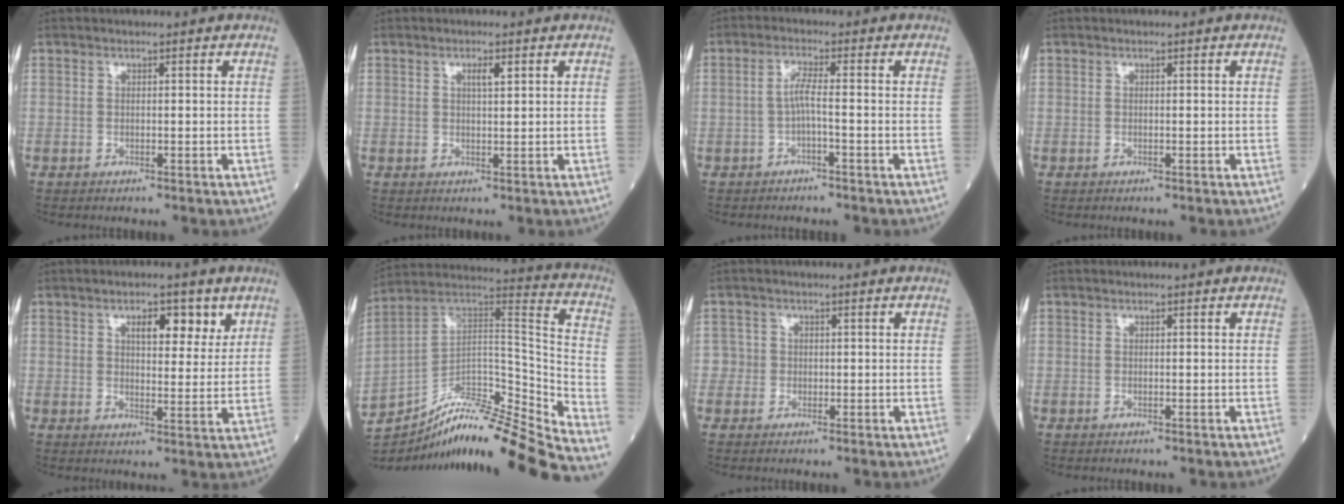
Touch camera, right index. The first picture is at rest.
{"total": 1.7, "force": [0.8, 0.3, 1.5], "torque": [-0.026, -0.001, 0.014]}
{"total": 2.7, "force": [-0.8, -0.1, 2.6], "torque": [-0.050, 0.007, -0.016]}
{"total": 0.0}
{"total": 5.9, "force": [3.2, 2.4, 4.3], "torque": [-0.058, 0.004, 0.045]}
{"total": 24.6, "force": [-22.0, 0.4, 11.2], "torque": [-0.165, 0.018, -0.353]}
{"total": 1.6, "force": [-0.2, 1.6, -0.2], "torque": [0.017, 0.008, -0.009]}
{"total": 0.0}